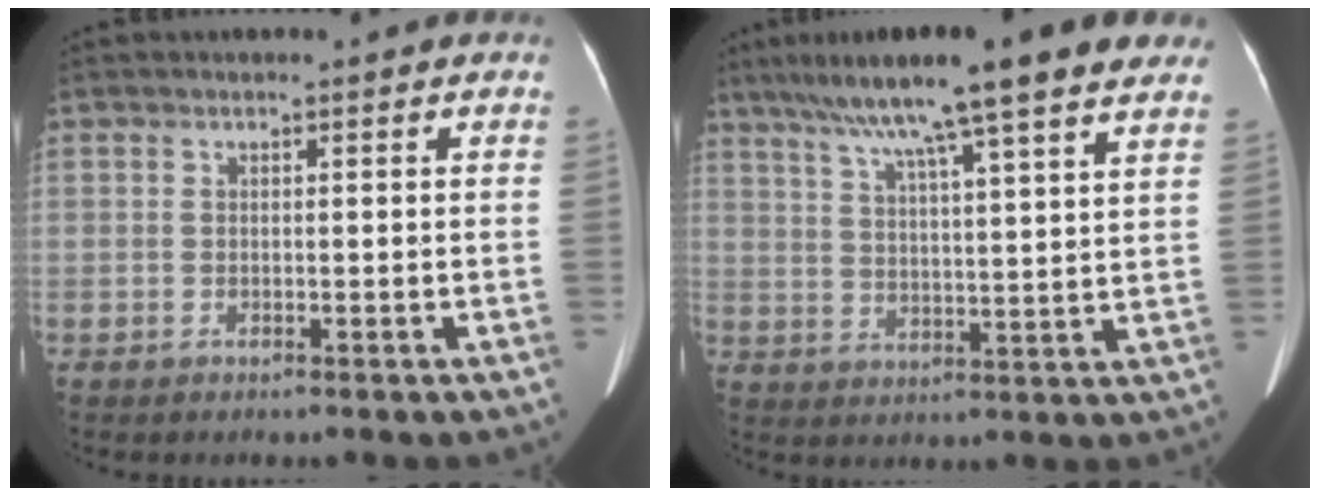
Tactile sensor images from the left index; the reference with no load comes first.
{"total": 20.1, "force": [14.9, 1.4, 13.3], "torque": [-0.220, 0.038, 0.208]}